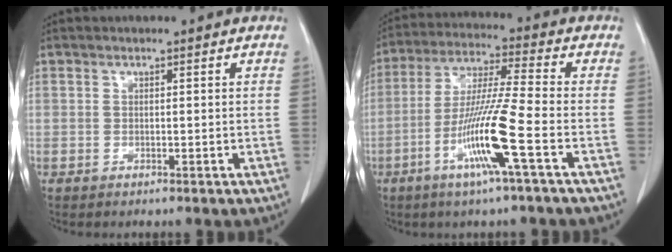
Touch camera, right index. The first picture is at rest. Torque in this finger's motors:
{"motor_torque": [1.94, -0.20, 0.80, 0.17]}